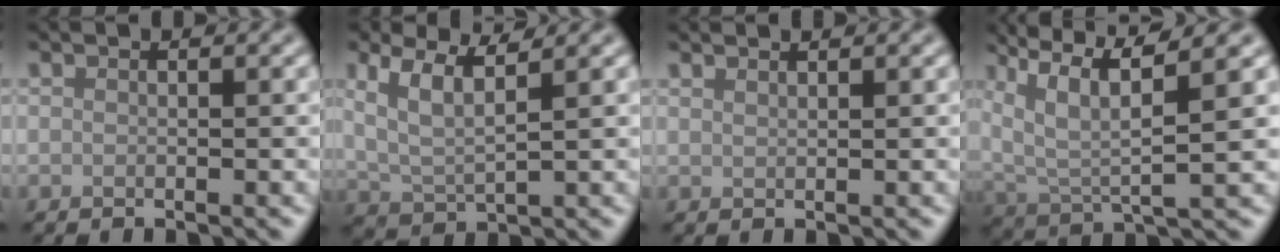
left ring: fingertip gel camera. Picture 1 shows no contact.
{"total": 4.6, "force": [2.6, 1.7, 3.4], "torque": [-0.075, 0.005, 0.051]}
{"total": 1.0, "force": [1.0, 0.1, 0.2], "torque": [-0.001, -0.001, 0.012]}
{"total": 8.0, "force": [4.2, 2.1, 6.4], "torque": [-0.139, 0.008, 0.082]}